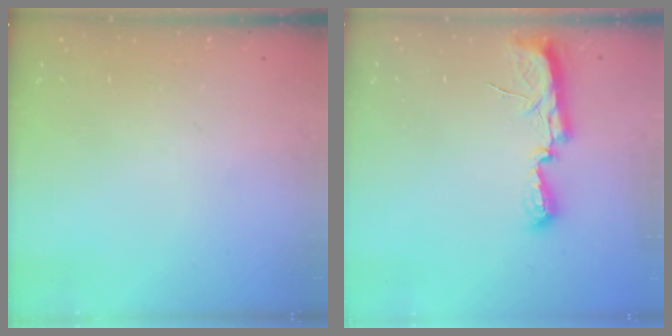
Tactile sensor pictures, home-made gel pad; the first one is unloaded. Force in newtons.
{"total": 10.3, "press": 8.9, "slide": 5.2}